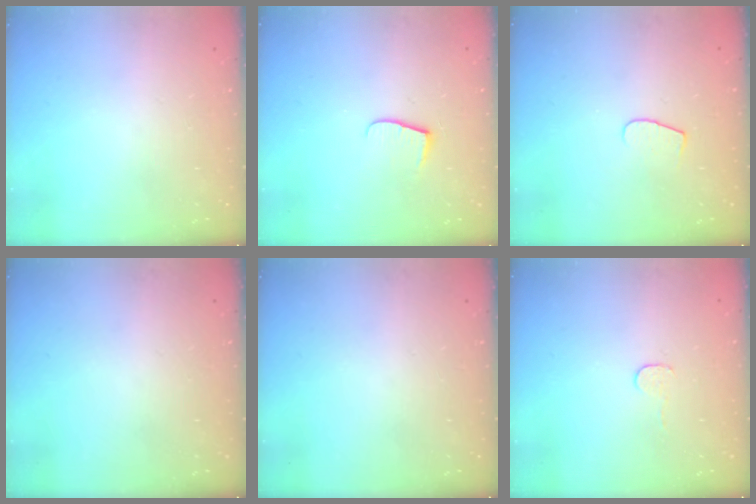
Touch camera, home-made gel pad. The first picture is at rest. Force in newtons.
{"total": 6.5, "press": 6.5, "slide": 0.7}
{"total": 5.9, "press": 5.9, "slide": 0.6}
{"total": 0.0}
{"total": 0.0}
{"total": 3.0, "press": 3.0, "slide": 0.3}